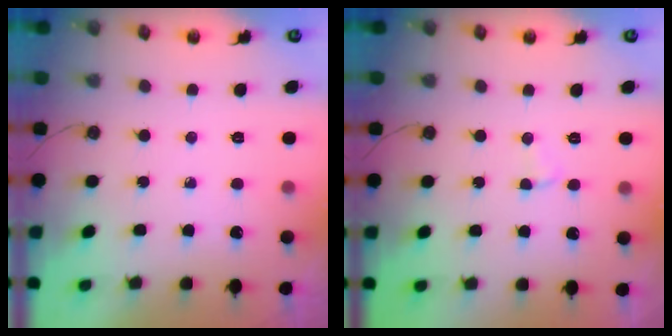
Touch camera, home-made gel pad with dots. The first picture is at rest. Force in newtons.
{"total": 2.5, "press": 2.5, "slide": 0.5}